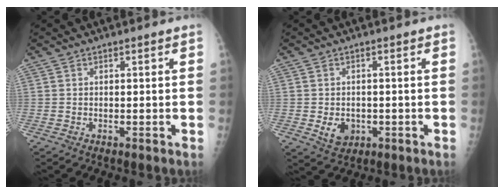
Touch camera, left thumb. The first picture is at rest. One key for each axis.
{"total": 4.4, "fx": -0.9, "fy": 3.6, "fz": 2.4, "tx": -0.021, "ty": 0.000, "tz": -0.003}